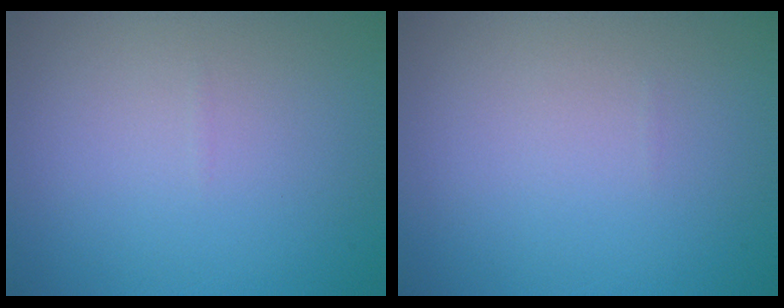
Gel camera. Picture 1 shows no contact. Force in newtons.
{"total": 0.0}